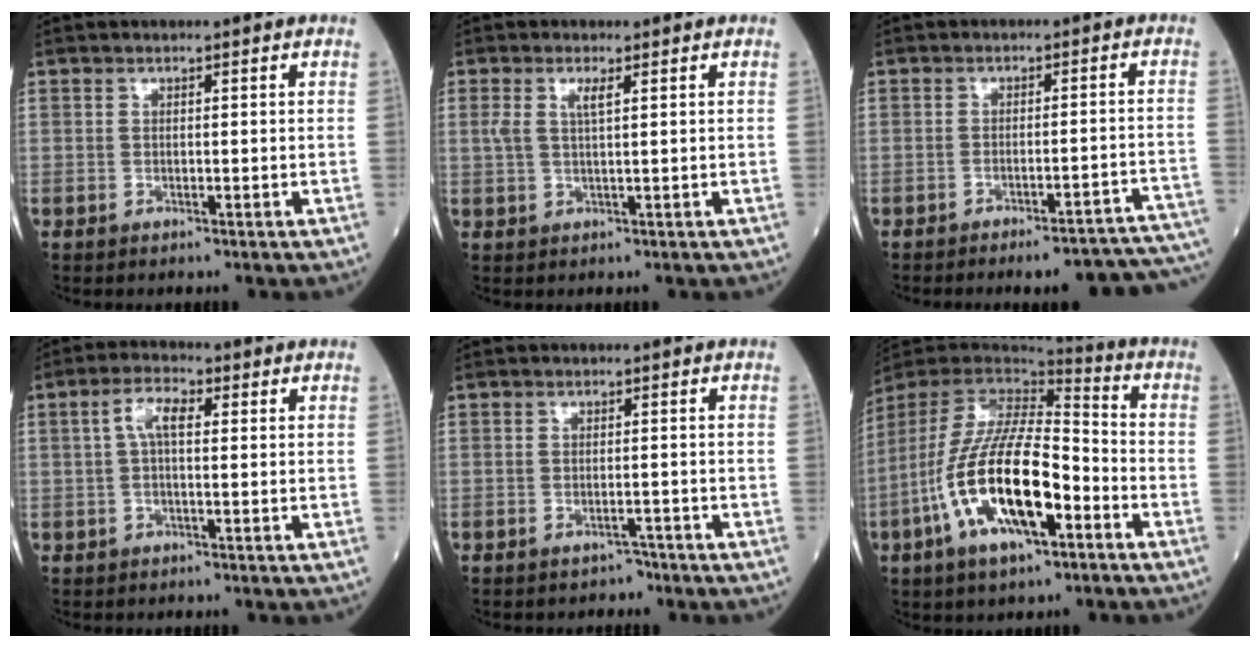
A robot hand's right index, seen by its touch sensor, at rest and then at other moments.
{"total": 2.7, "force": [1.1, 0.6, 2.4], "torque": [-0.057, 0.007, 0.023]}
{"total": 14.1, "force": [-13.2, 0.9, 4.8], "torque": [0.001, 0.022, -0.151]}
{"total": 4.4, "force": [1.0, 1.5, 4.1], "torque": [-0.087, 0.017, 0.020]}
{"total": 1.4, "force": [-1.1, 0.7, 0.3], "torque": [-0.003, 0.001, -0.016]}
{"total": 18.6, "force": [-7.1, 5.3, 16.3], "torque": [-0.355, -0.013, -0.128]}